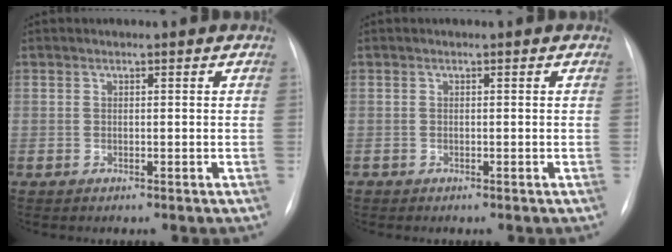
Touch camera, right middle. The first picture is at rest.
{"total": 0.0}